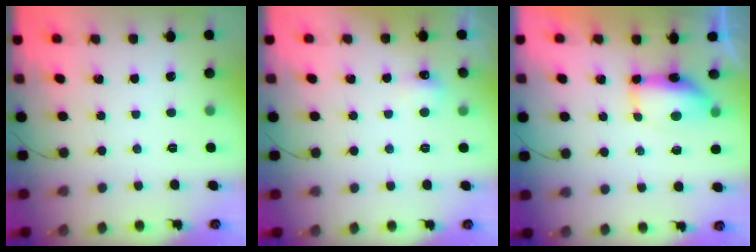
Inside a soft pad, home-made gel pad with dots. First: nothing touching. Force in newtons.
{"total": 3.9, "press": 3.7, "slide": 1.0}
{"total": 14.1, "press": 9.7, "slide": 10.3}